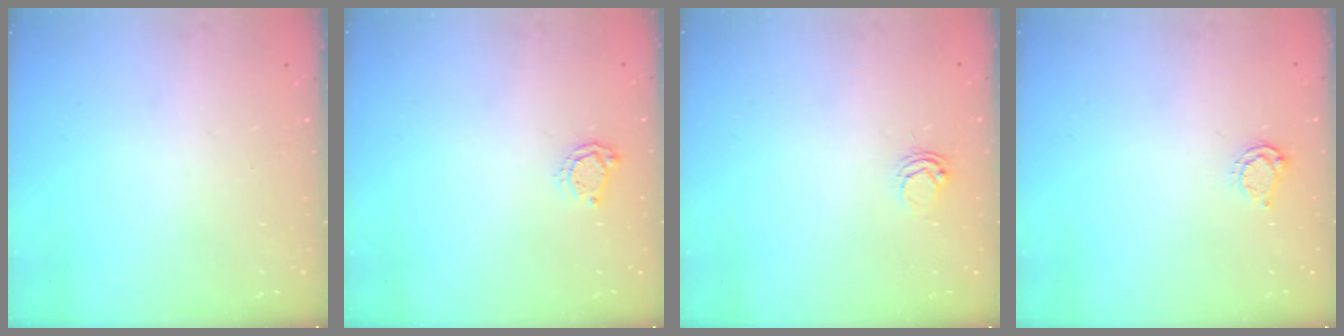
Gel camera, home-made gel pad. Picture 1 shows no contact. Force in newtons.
{"total": 5.3, "press": 5.3, "slide": 0.5}
{"total": 5.5, "press": 5.5, "slide": 0.6}
{"total": 4.4, "press": 4.4, "slide": 0.5}